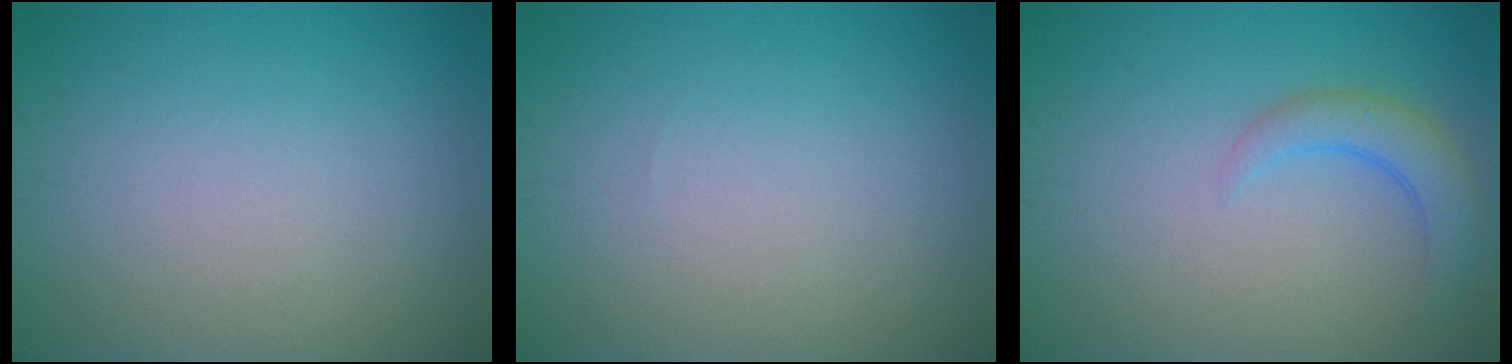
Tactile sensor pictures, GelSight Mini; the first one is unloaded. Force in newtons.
{"total": 0.0}
{"total": 2.8, "press": 2.8, "slide": 0.4}